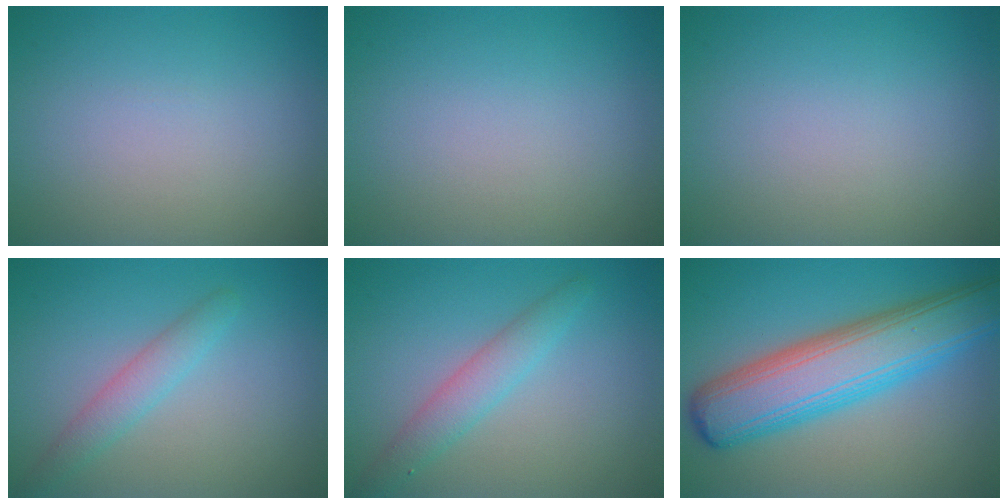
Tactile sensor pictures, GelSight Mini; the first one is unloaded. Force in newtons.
{"total": 0.0}
{"total": 0.0}
{"total": 2.4, "press": 2.4, "slide": 0.2}
{"total": 2.8, "press": 2.8, "slide": 0.1}
{"total": 9.6, "press": 9.6, "slide": 0.3}